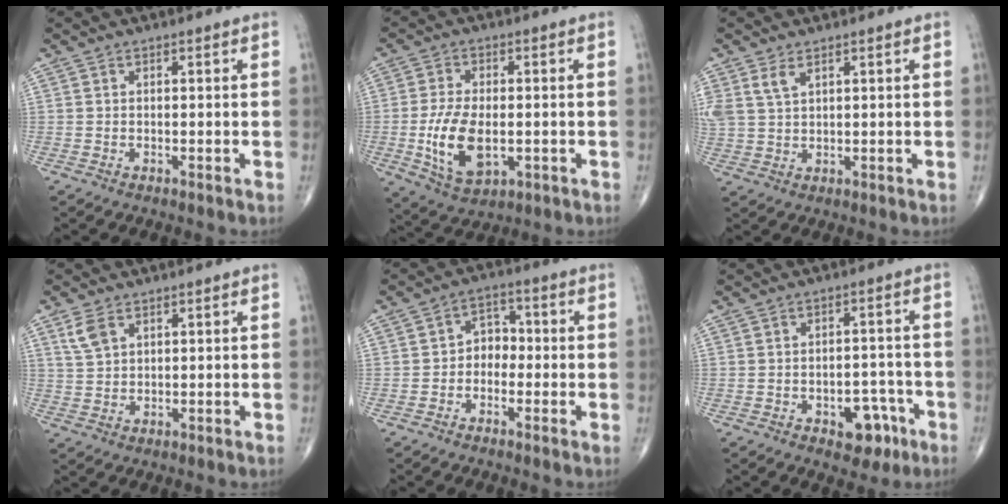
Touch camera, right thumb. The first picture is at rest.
{"total": 11.2, "force": [-1.8, 6.0, 9.2], "torque": [-0.176, -0.007, -0.024]}
{"total": 4.5, "force": [2.6, 2.4, 2.9], "torque": [-0.061, -0.002, 0.063]}
{"total": 3.9, "force": [2.2, 2.3, 2.3], "torque": [-0.047, -0.003, 0.052]}
{"total": 4.6, "force": [-1.0, 3.7, 2.6], "torque": [-0.013, 0.023, -0.032]}
{"total": 7.2, "force": [-3.5, 4.3, 4.6], "torque": [-0.030, 0.030, -0.041]}